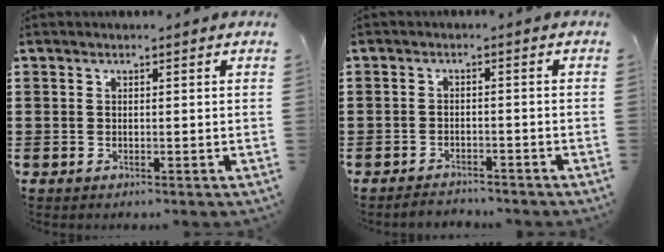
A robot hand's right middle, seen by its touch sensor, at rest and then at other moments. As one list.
[{"total": 2.0, "force": [-2.0, 0.2, 0.0], "torque": [-0.006, -0.001, -0.043]}]